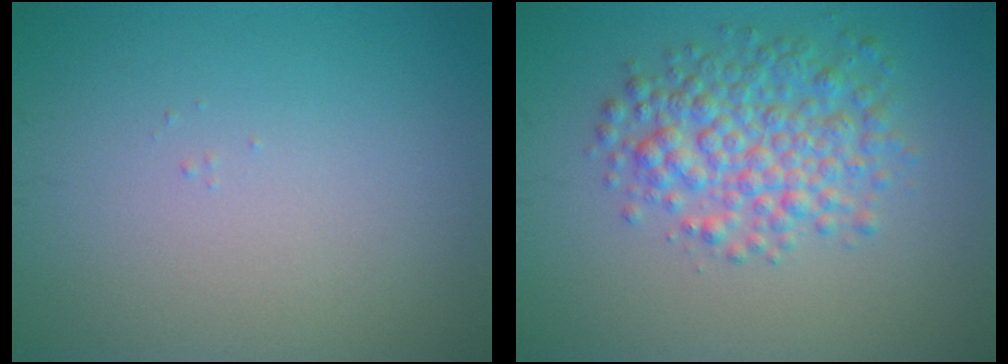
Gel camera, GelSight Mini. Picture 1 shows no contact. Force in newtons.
{"total": 5.1, "press": 5.1, "slide": 0.1}